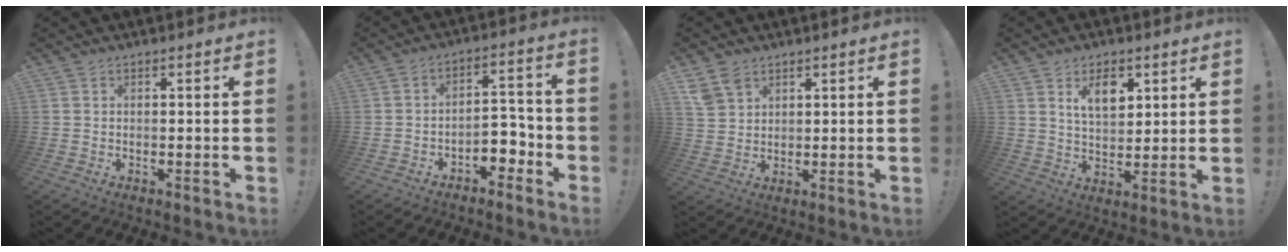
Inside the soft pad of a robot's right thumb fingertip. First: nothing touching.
{"total": 6.7, "force": [-3.7, 4.2, 3.7], "torque": [-0.046, 0.016, -0.062]}
{"total": 6.1, "force": [4.1, 3.7, 2.5], "torque": [-0.048, -0.013, 0.083]}
{"total": 8.8, "force": [4.8, 5.1, 5.3], "torque": [-0.075, -0.022, 0.084]}